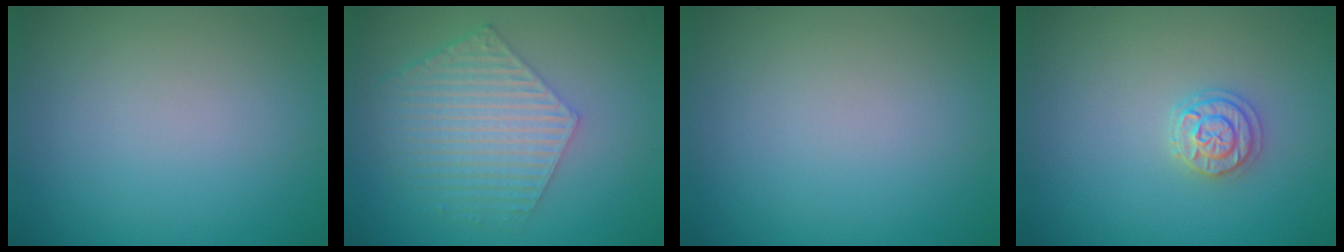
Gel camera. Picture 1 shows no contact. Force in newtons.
{"total": 5.6, "press": 4.1, "slide": 3.9}
{"total": 0.0}
{"total": 2.1, "press": 2.1, "slide": 0.5}